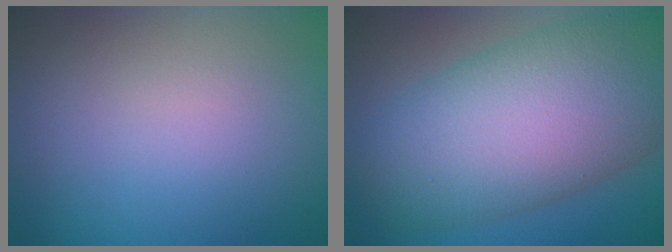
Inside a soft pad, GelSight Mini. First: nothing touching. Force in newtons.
{"total": 12.0, "press": 11.9, "slide": 0.6}